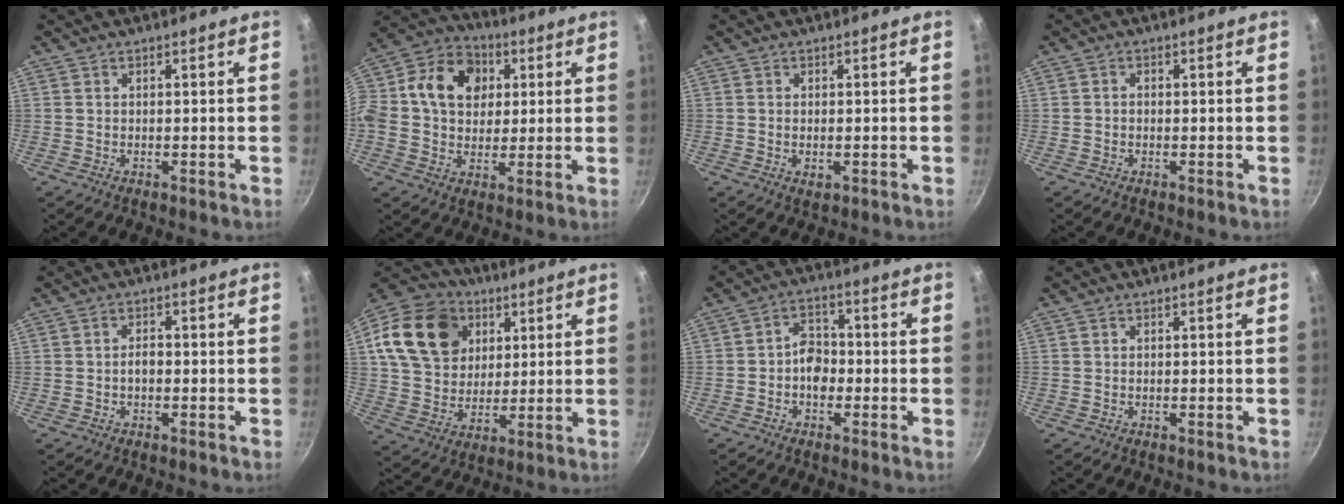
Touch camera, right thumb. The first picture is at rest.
{"total": 18.3, "force": [3.5, 14.2, 10.9], "torque": [-0.184, 0.030, 0.039]}
{"total": 1.8, "force": [-0.4, 1.0, 1.5], "torque": [-0.024, -0.004, -0.006]}
{"total": 0.8, "force": [-0.3, 0.7, 0.4], "torque": [-0.006, 0.003, -0.005]}
{"total": 1.9, "force": [-0.4, 1.2, 1.4], "torque": [-0.017, 0.011, -0.008]}
{"total": 21.2, "force": [7.6, 16.4, 11.0], "torque": [-0.195, 0.005, 0.137]}
{"total": 5.2, "force": [-1.4, 3.9, 3.2], "torque": [-0.023, 0.024, -0.031]}
{"total": 0.0}